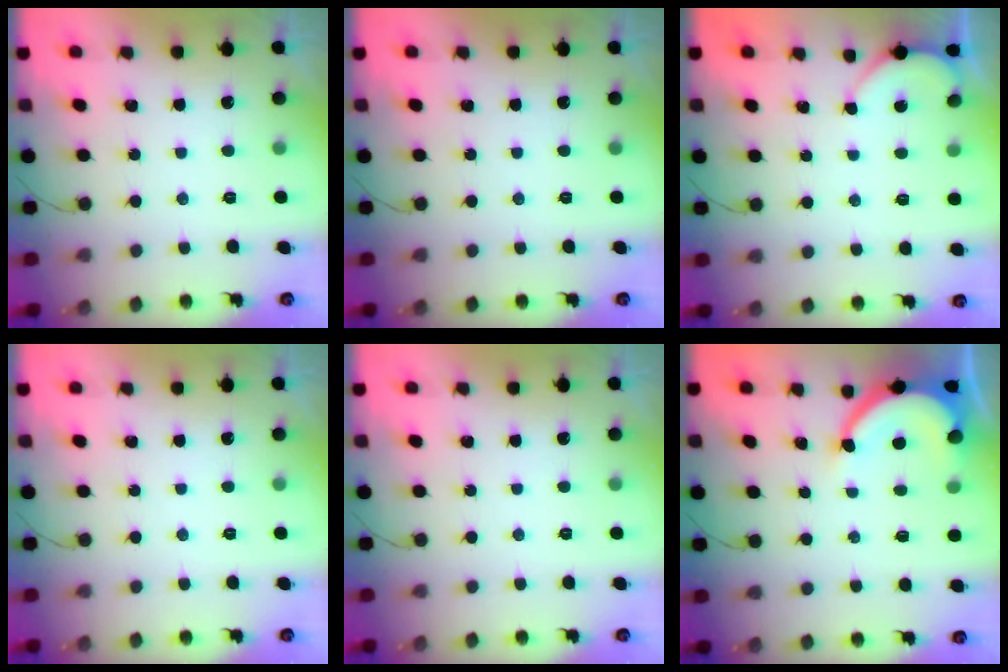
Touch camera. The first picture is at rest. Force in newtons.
{"total": 0.0}
{"total": 2.4, "press": 2.3, "slide": 0.3}
{"total": 0.0}
{"total": 0.0}
{"total": 8.1, "press": 8.0, "slide": 0.8}